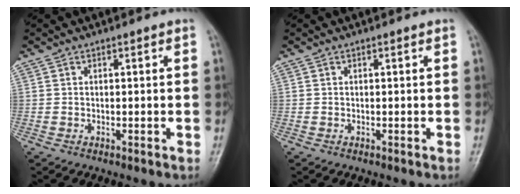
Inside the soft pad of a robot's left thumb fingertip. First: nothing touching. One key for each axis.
{"total": 0.0}